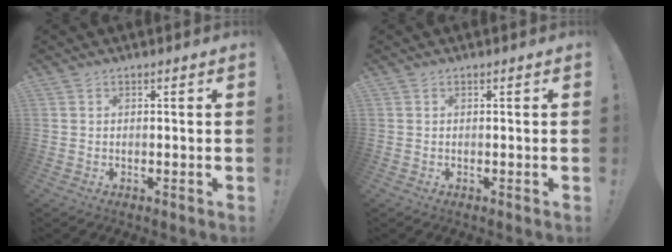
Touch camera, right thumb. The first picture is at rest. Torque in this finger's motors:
{"motor_torque": [-0.04, -0.04, 0.04, 0.04, 0.00]}